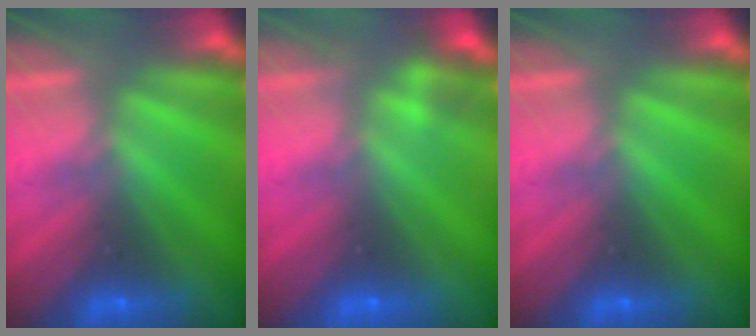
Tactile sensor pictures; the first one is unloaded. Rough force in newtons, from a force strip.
{"total": 2.2}
{"total": 0.0}